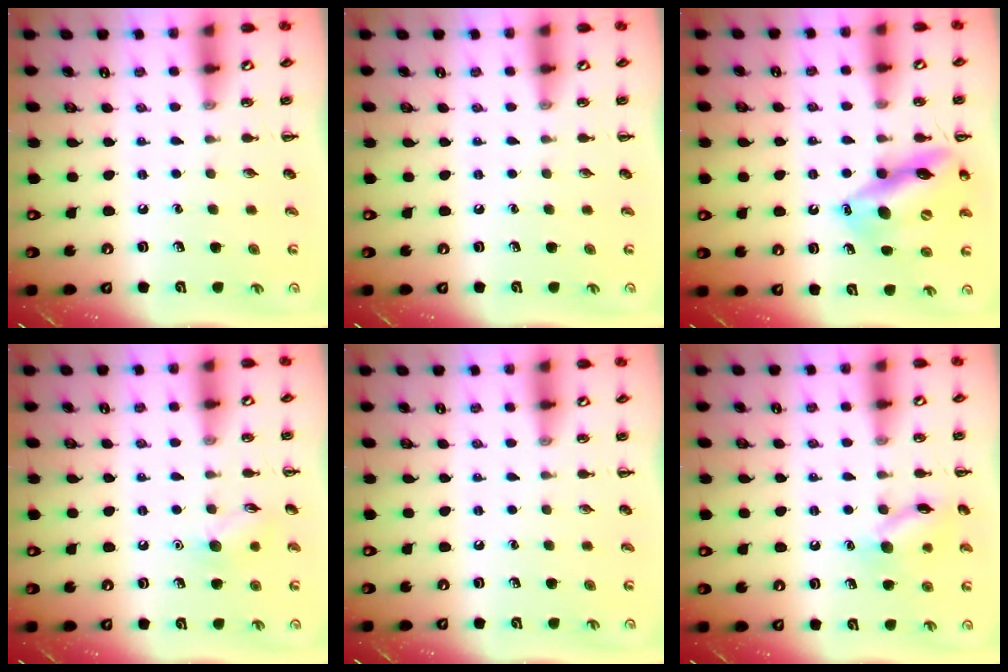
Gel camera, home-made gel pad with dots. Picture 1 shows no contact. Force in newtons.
{"total": 0.0}
{"total": 15.9, "press": 15.5, "slide": 3.1}
{"total": 7.1, "press": 7.0, "slide": 0.9}
{"total": 0.0}
{"total": 10.9, "press": 10.9, "slide": 0.5}